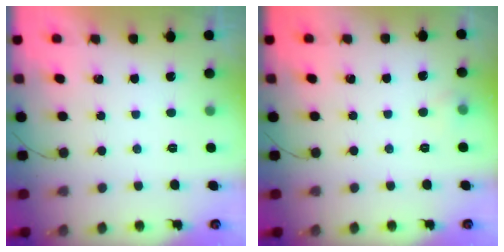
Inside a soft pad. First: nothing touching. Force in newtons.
{"total": 3.9, "press": 3.7, "slide": 1.4}